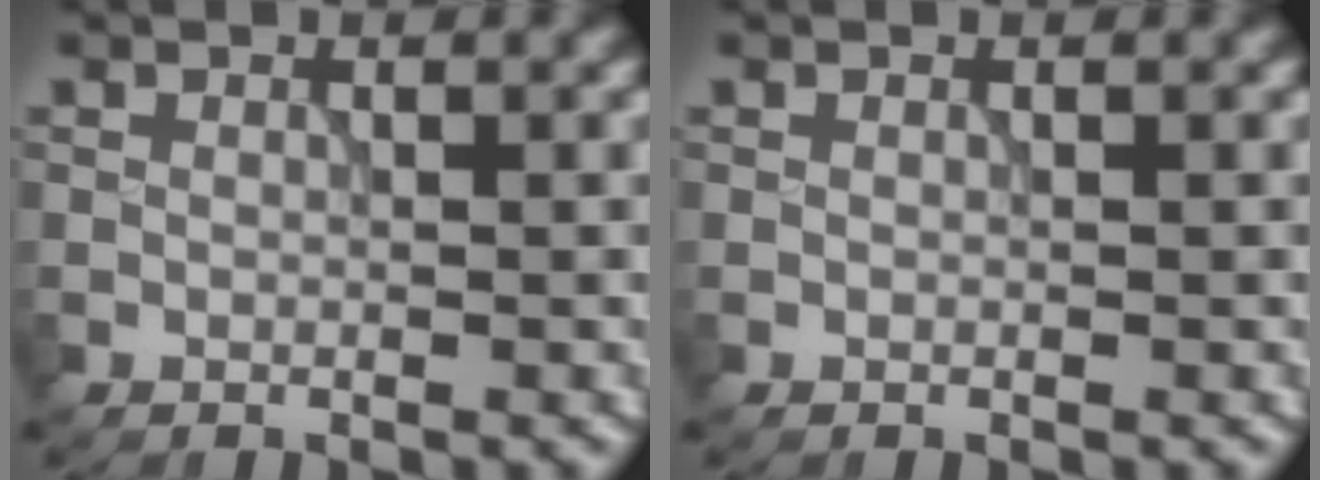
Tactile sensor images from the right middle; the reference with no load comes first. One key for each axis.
{"total": 0.0}